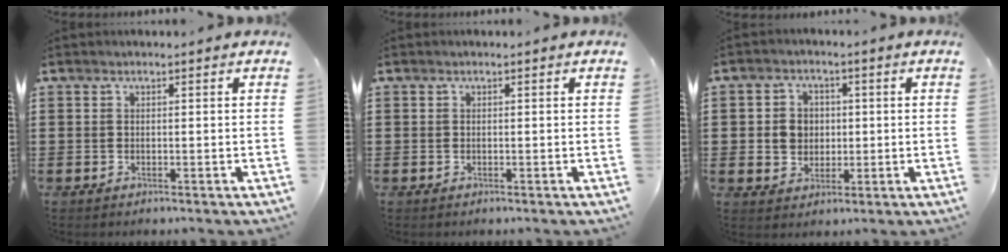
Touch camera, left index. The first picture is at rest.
{"total": 0.0}
{"total": 4.2, "force": [0.1, 3.9, 1.6], "torque": [-0.038, 0.010, -0.004]}